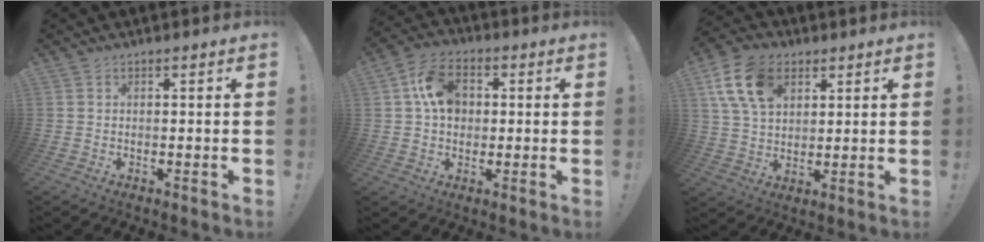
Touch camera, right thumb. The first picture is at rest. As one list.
[{"total": 11.2, "force": [2.3, 8.3, 7.1], "torque": [-0.122, 0.014, 0.044]}, {"total": 14.3, "force": [6.2, 9.7, 8.5], "torque": [-0.151, -0.009, 0.122]}]